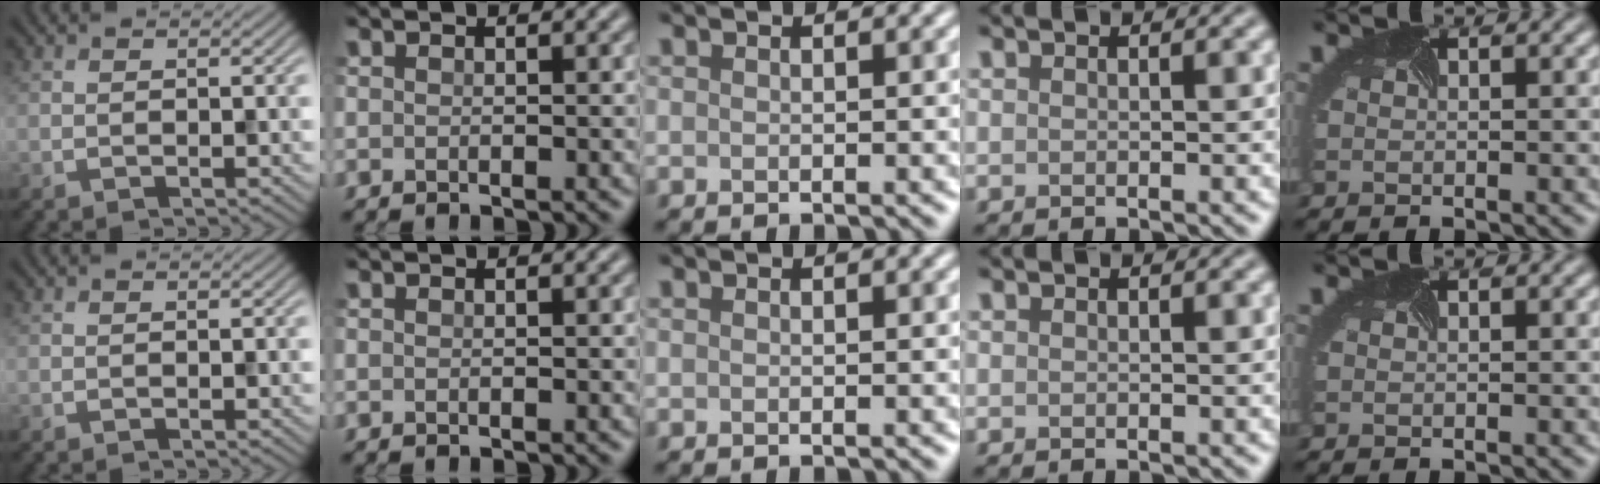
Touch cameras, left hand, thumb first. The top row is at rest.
{}